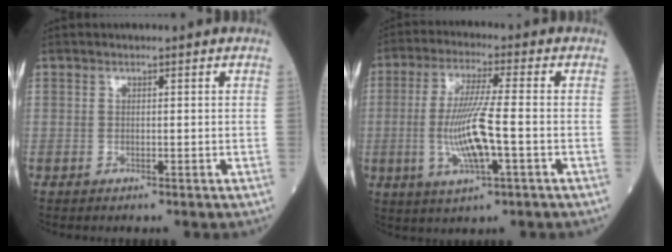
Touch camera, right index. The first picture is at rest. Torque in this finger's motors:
{"motor_torque": [0.44, -0.18, 0.30, 0.20]}